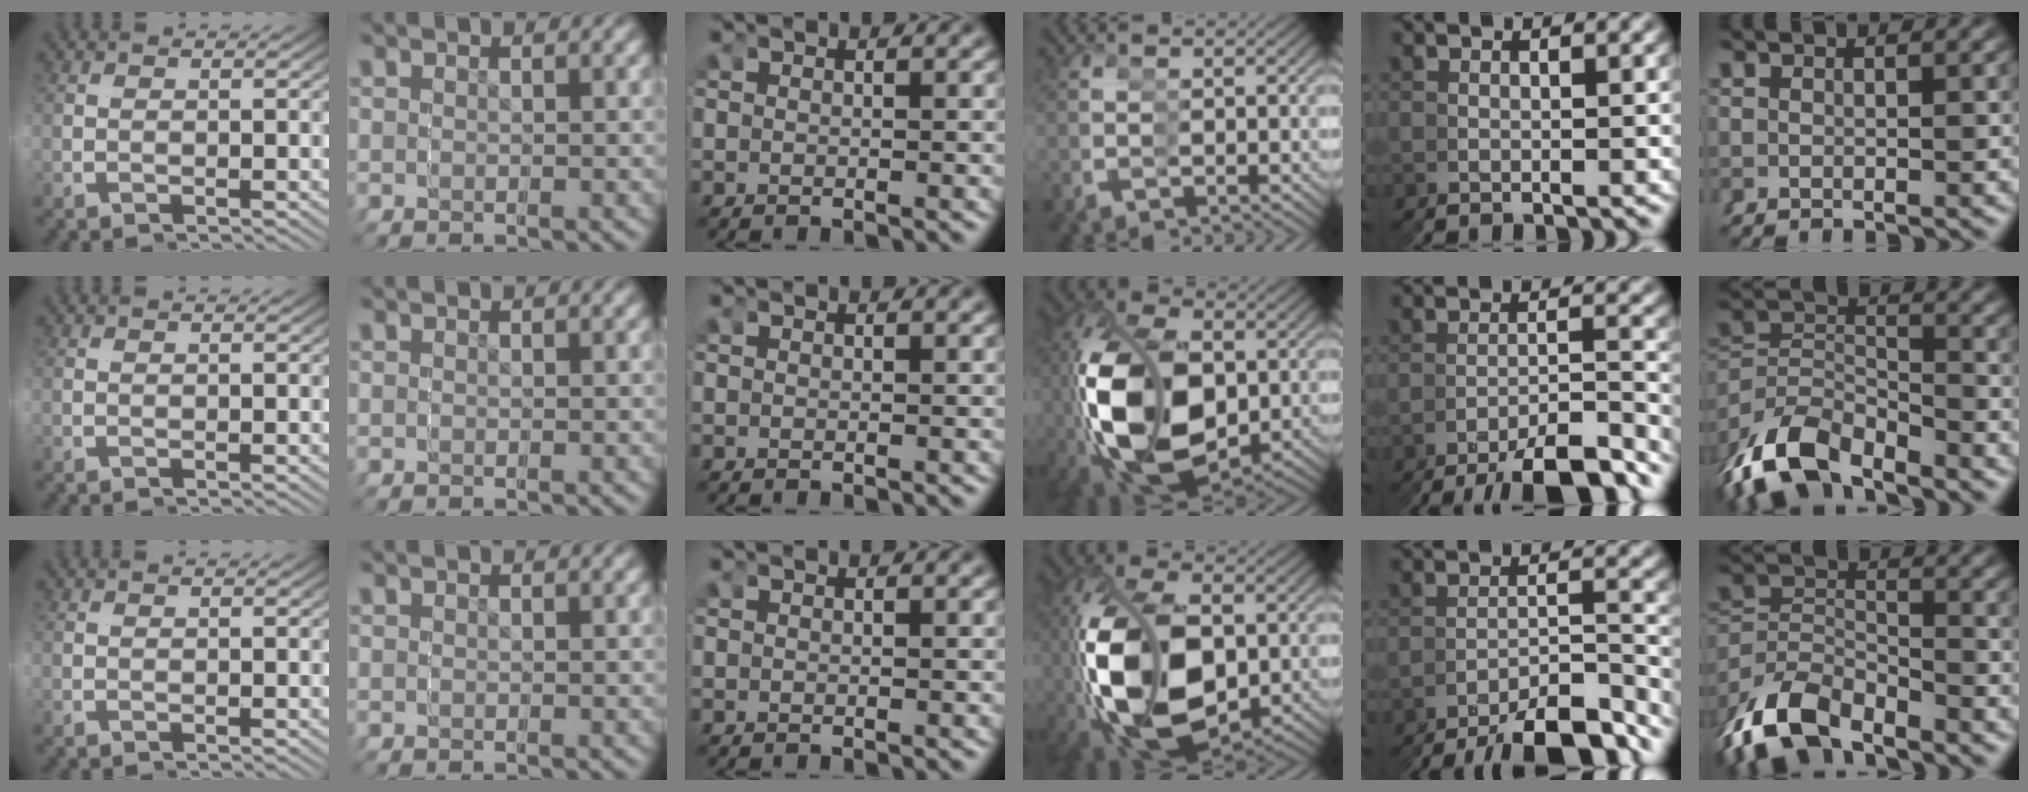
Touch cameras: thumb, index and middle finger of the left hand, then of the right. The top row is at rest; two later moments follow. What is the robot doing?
{"motion": "grasp_and_lifting", "object": "markers"}